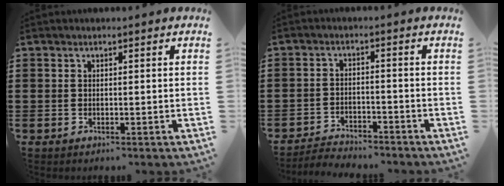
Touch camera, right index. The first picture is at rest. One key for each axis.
{"total": 3.2, "fx": -3.2, "fy": 0.3, "fz": -0.1, "tx": -0.005, "ty": 0.004, "tz": -0.069}